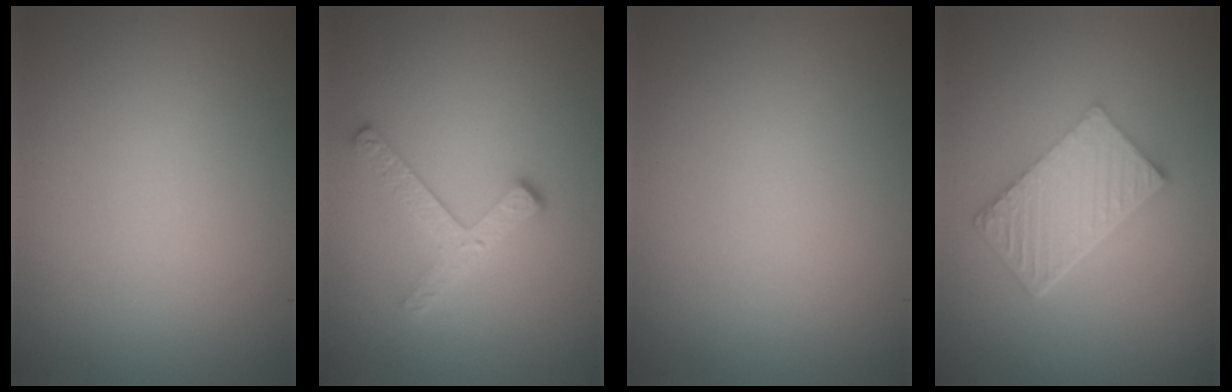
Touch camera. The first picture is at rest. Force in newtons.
{"total": 2.8, "press": 2.4, "slide": 1.4}
{"total": 0.0}
{"total": 6.6, "press": 4.4, "slide": 4.9}